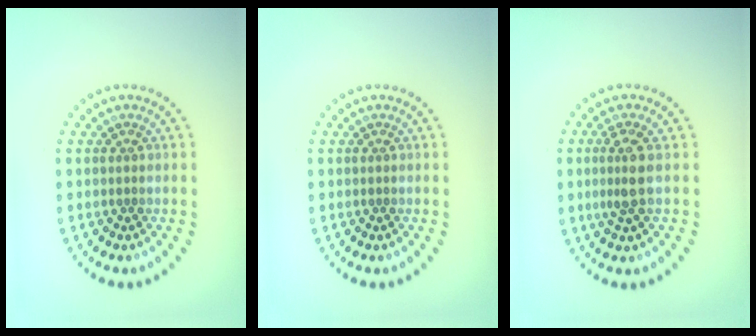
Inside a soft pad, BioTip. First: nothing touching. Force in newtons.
{"total": 0.0}
{"total": 2.3, "press": 1.9, "slide": 1.3}